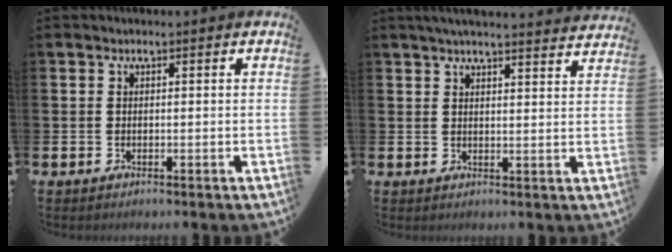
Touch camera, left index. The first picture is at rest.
{"total": 4.0, "force": [3.9, -0.3, 0.9], "torque": [-0.024, -0.019, 0.070]}